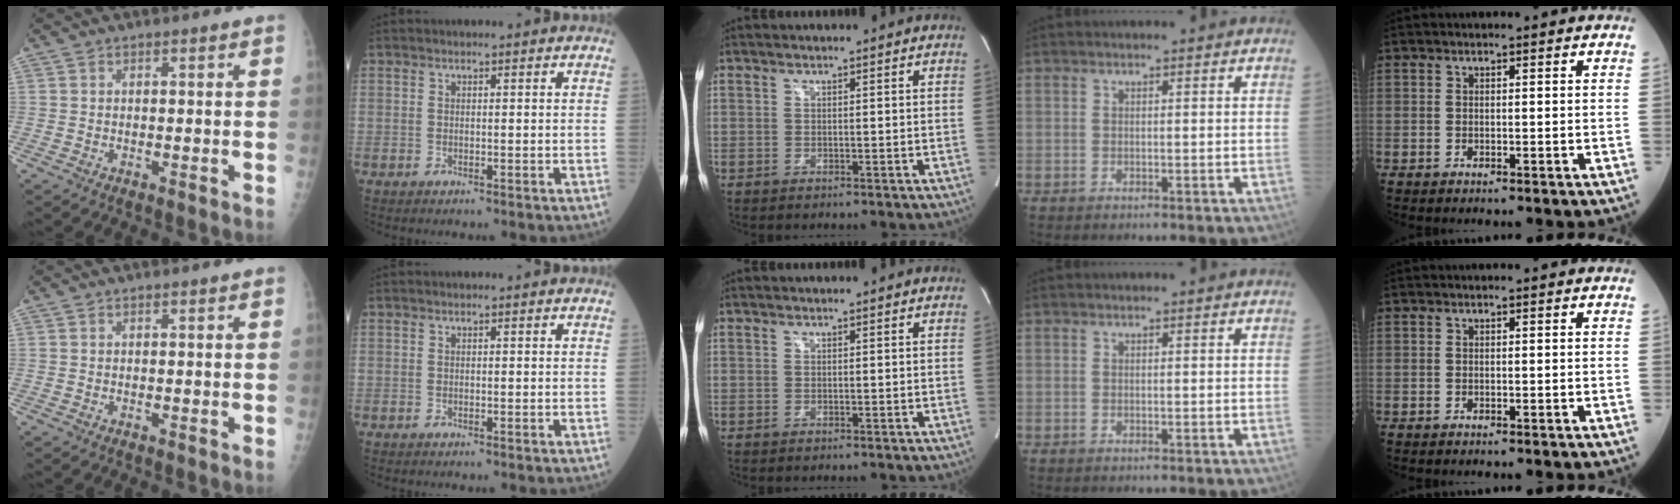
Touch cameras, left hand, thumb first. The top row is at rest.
{}